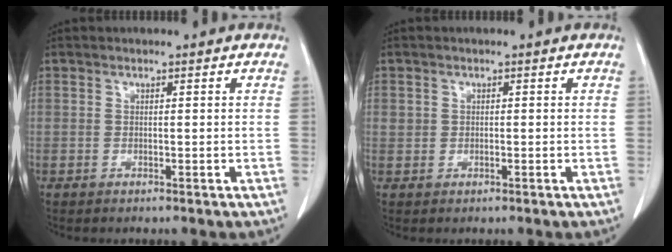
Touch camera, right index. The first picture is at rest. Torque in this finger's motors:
{"motor_torque": [-0.11, 0.12, -0.01, 0.00]}